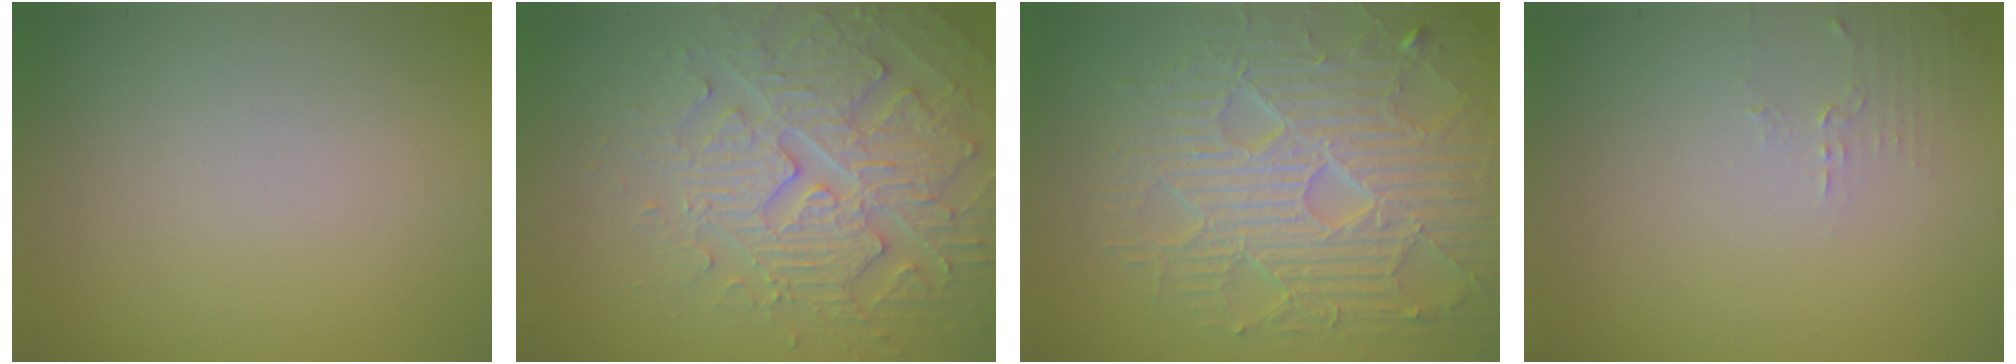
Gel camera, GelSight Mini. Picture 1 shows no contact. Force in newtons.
{"total": 5.2, "press": 5.0, "slide": 1.4}
{"total": 8.9, "press": 6.2, "slide": 6.4}
{"total": 1.2, "press": 1.2, "slide": 0.4}